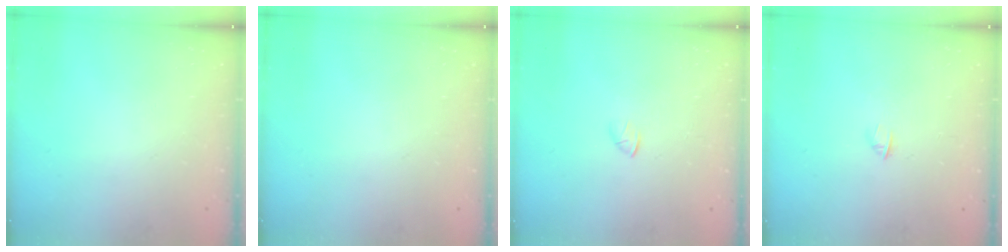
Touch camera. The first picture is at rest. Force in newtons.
{"total": 0.0}
{"total": 1.5, "press": 1.4, "slide": 0.4}
{"total": 1.9, "press": 1.8, "slide": 0.5}